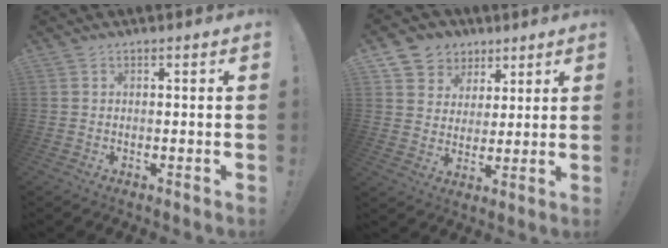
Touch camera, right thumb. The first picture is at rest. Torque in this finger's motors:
{"motor_torque": [0.01, 0.01, 0.08, 0.09, 0.00]}